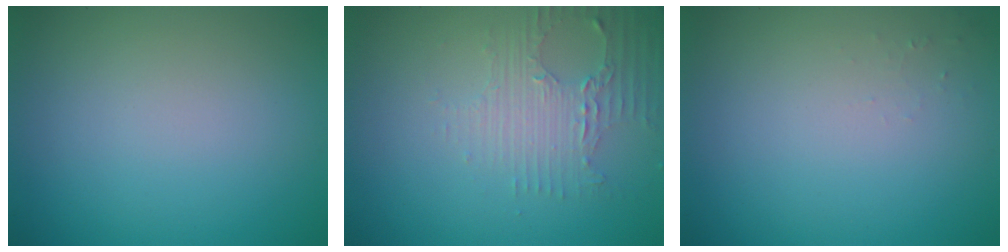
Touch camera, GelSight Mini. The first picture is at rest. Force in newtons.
{"total": 3.5, "press": 2.6, "slide": 2.3}
{"total": 0.5, "press": 0.5, "slide": 0.1}